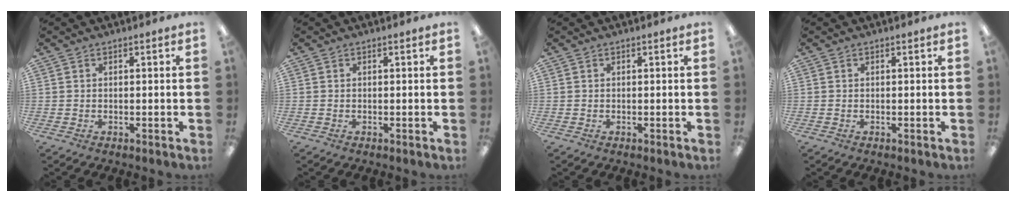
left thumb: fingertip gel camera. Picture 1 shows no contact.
{"total": 0.0}
{"total": 0.0}
{"total": 0.0}